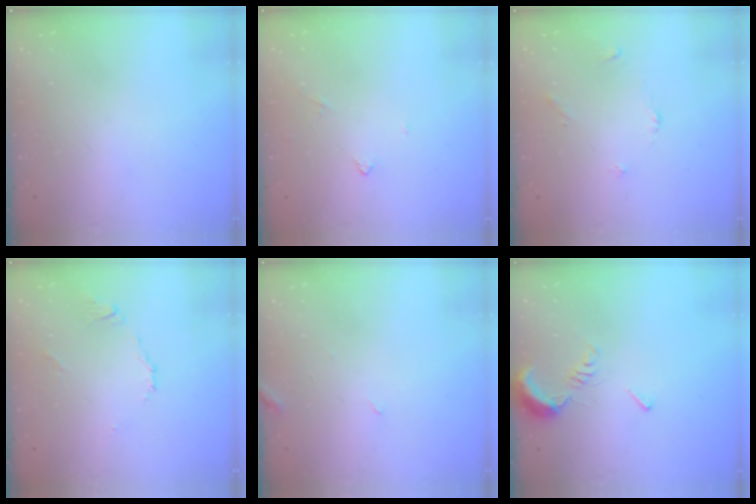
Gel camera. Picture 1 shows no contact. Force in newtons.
{"total": 2.6, "press": 2.6, "slide": 0.6}
{"total": 3.0, "press": 2.9, "slide": 0.5}
{"total": 4.4, "press": 4.4, "slide": 0.7}
{"total": 3.0, "press": 3.0, "slide": 0.2}
{"total": 6.6, "press": 6.6, "slide": 0.7}